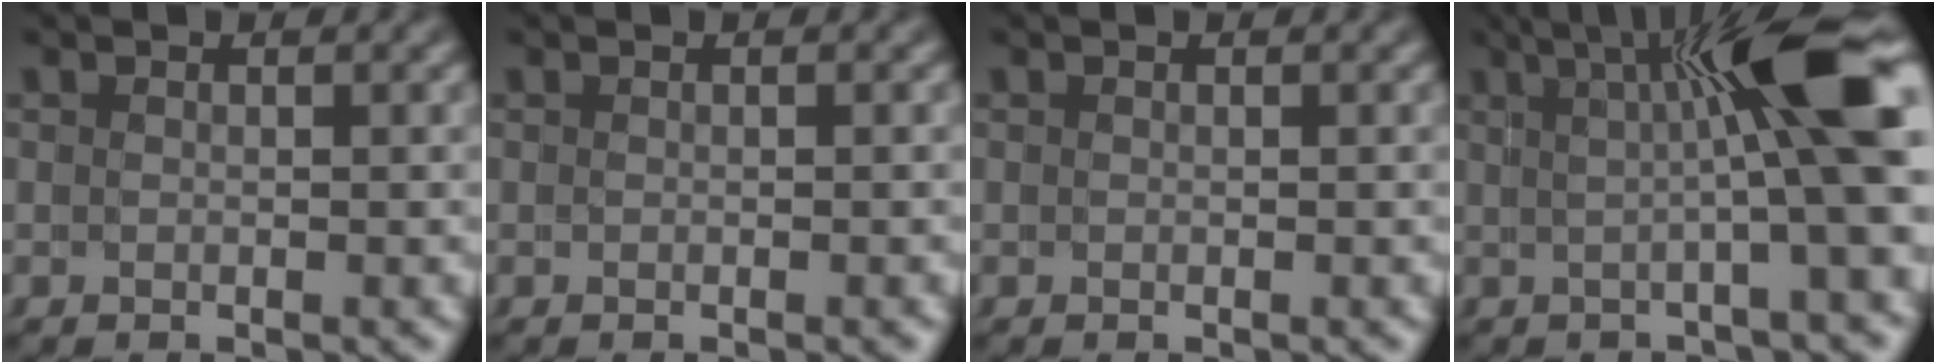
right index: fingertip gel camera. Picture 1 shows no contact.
{"total": 0.7, "force": [-0.1, -0.6, 0.3], "torque": [0.003, 0.004, -0.001]}
{"total": 0.0}
{"total": 8.3, "force": [1.7, 0.0, 8.2], "torque": [-0.091, 0.025, 0.026]}